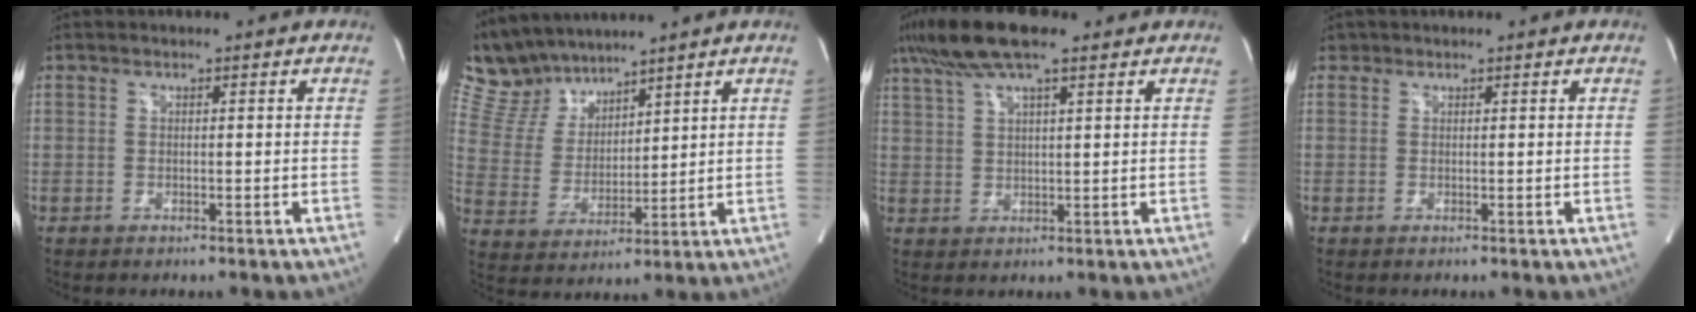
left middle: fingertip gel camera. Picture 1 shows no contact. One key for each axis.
{"total": 9.9, "fx": 9.0, "fy": 3.4, "fz": 2.1, "tx": -0.065, "ty": 0.021, "tz": 0.191}
{"total": 10.0, "fx": 7.0, "fy": 1.8, "fz": 6.9, "tx": -0.138, "ty": 0.030, "tz": 0.125}
{"total": 0.6, "fx": 0.5, "fy": 0.4, "fz": 0.0, "tx": 0.001, "ty": 0.003, "tz": 0.008}